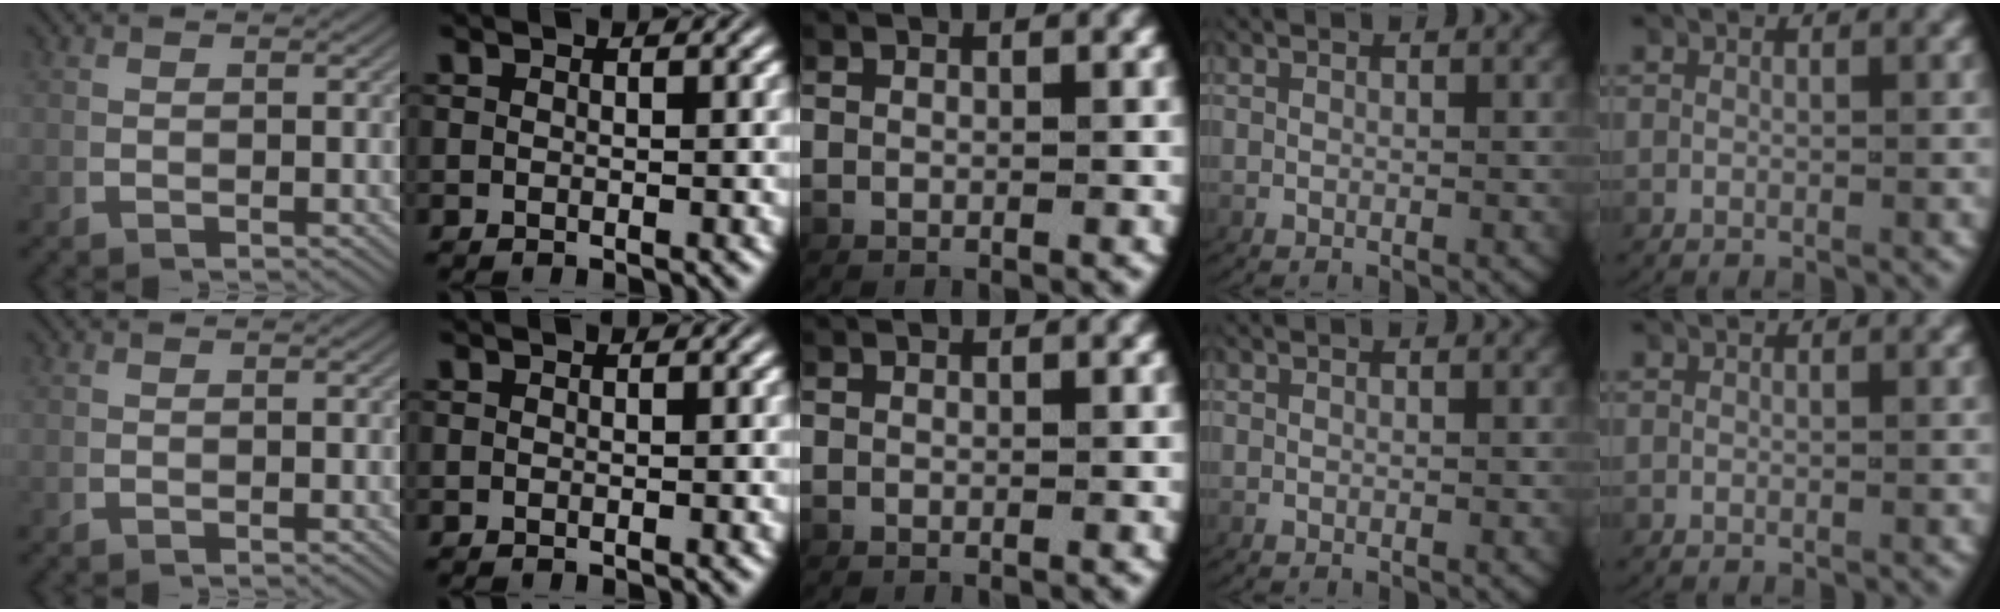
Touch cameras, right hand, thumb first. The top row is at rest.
{}